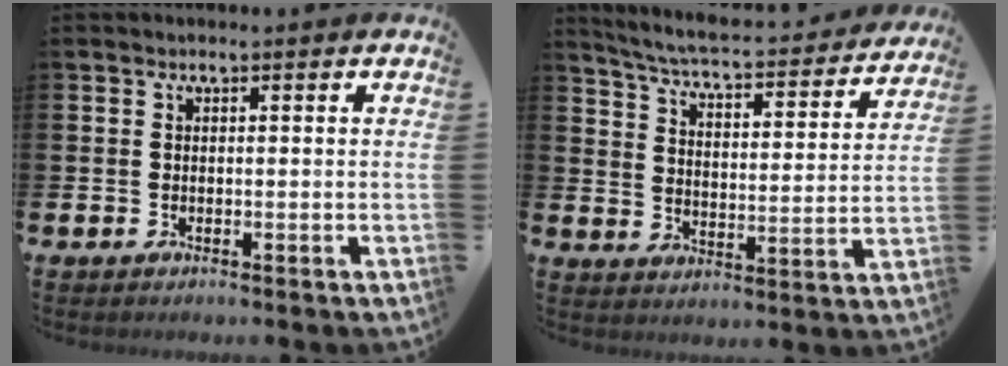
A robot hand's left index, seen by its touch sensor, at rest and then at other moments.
{"total": 5.6, "force": [5.1, 0.7, 2.1], "torque": [-0.072, -0.040, 0.081]}